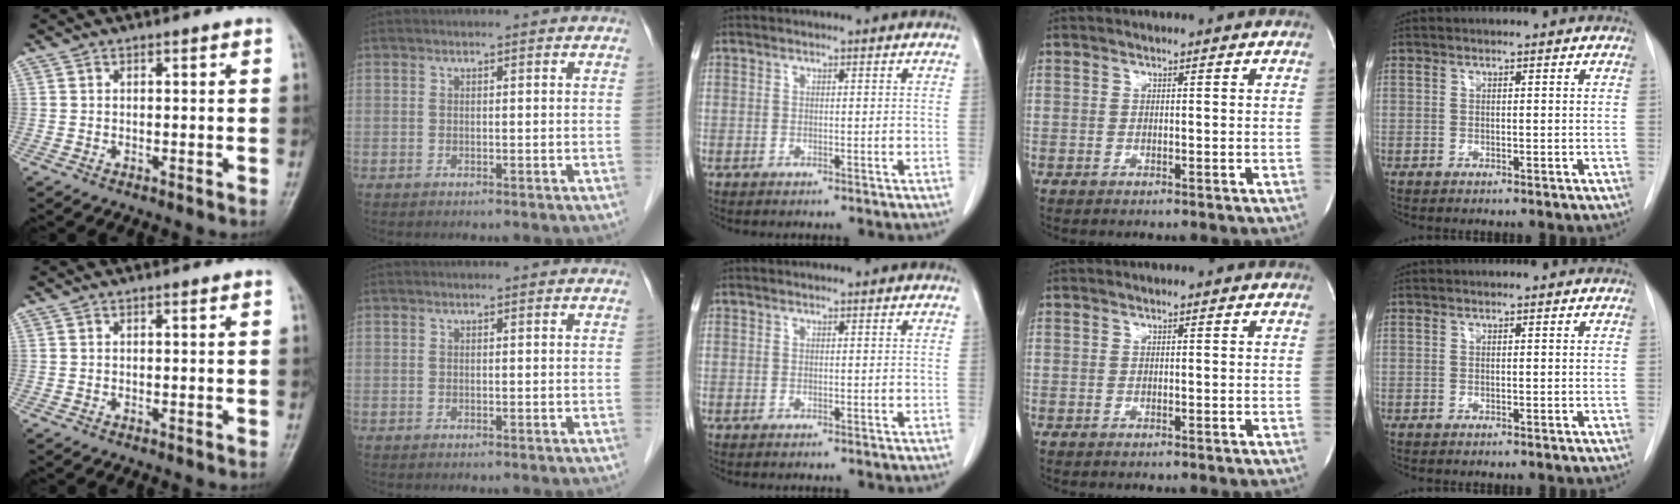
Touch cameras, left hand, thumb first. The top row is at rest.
{}